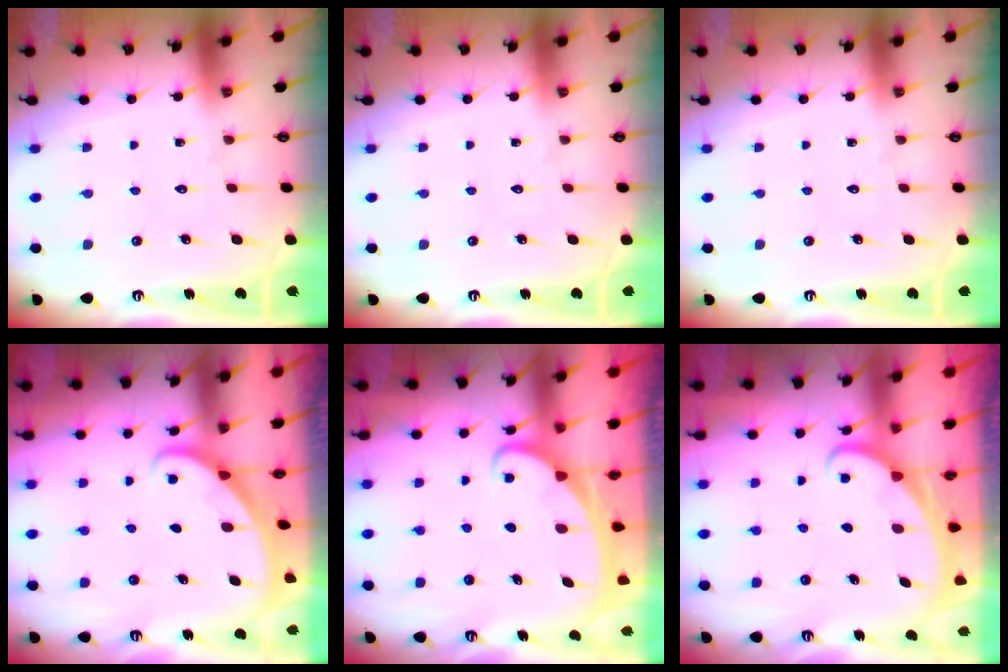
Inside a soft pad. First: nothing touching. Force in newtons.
{"total": 0.0}
{"total": 0.0}
{"total": 1.8, "press": 1.8, "slide": 0.1}
{"total": 1.9, "press": 1.9, "slide": 0.1}
{"total": 1.6, "press": 1.6, "slide": 0.1}